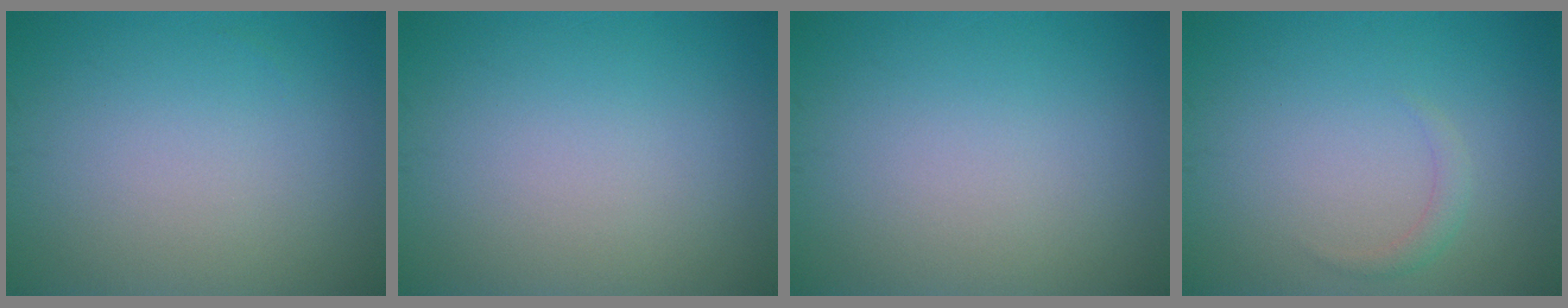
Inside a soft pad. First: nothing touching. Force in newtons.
{"total": 0.0}
{"total": 0.0}
{"total": 1.0, "press": 1.0, "slide": 0.1}